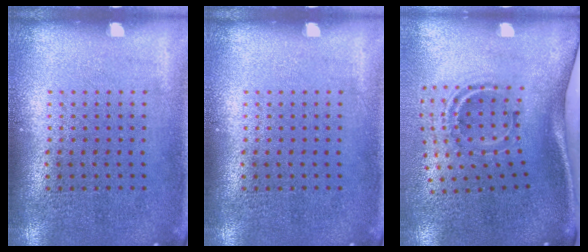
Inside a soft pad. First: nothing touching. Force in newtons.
{"total": 0.0}
{"total": 2.2, "press": 1.2, "slide": 1.8}